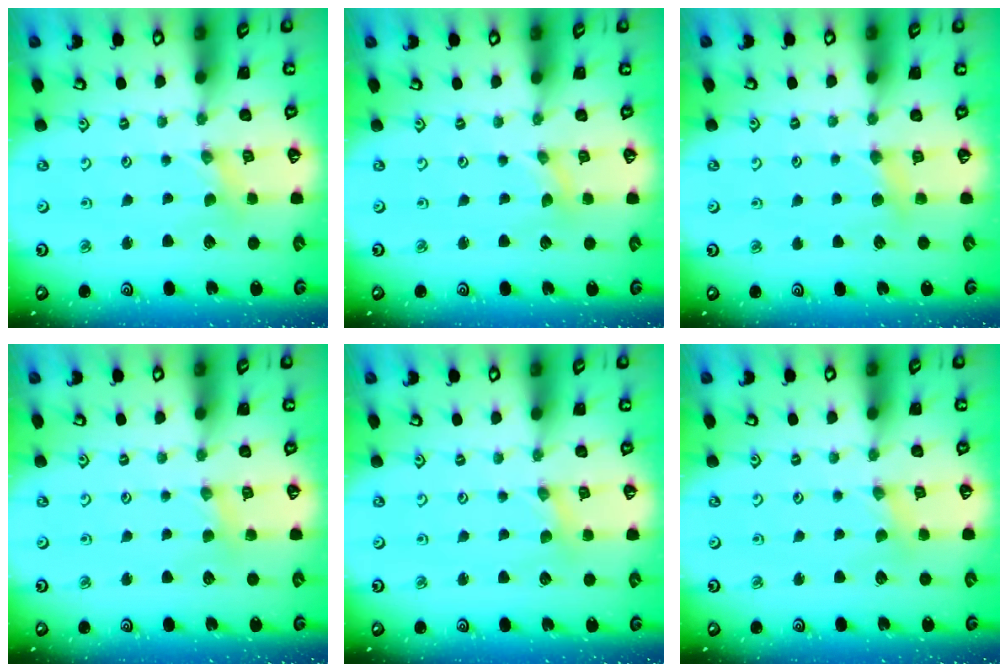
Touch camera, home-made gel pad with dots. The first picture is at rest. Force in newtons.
{"total": 0.0}
{"total": 5.7, "press": 5.7, "slide": 0.8}
{"total": 2.8, "press": 2.8, "slide": 0.3}
{"total": 0.5, "press": 0.5, "slide": 0.1}
{"total": 1.5, "press": 1.5, "slide": 0.4}